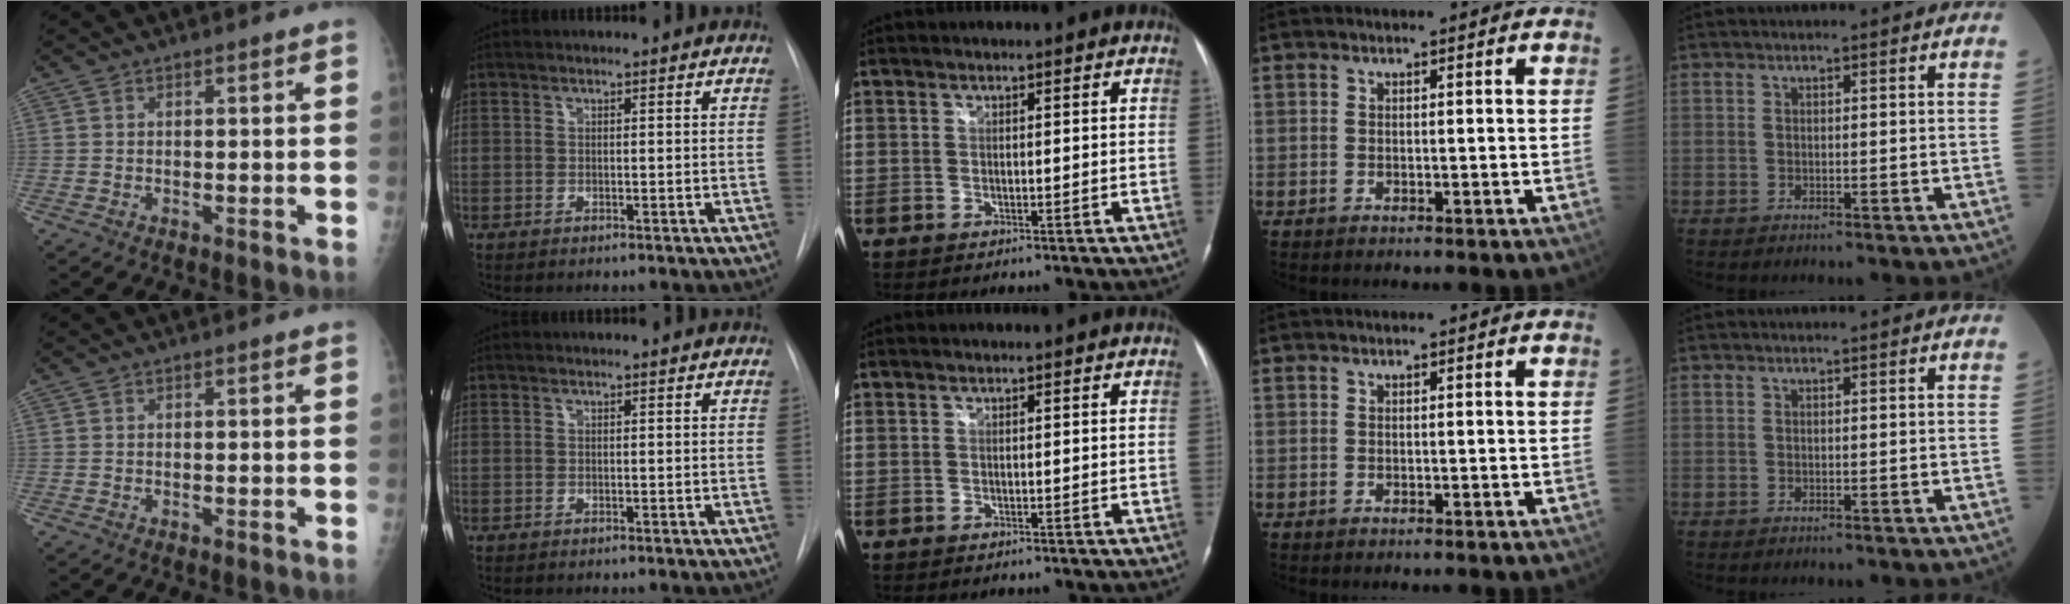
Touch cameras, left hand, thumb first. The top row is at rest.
{}